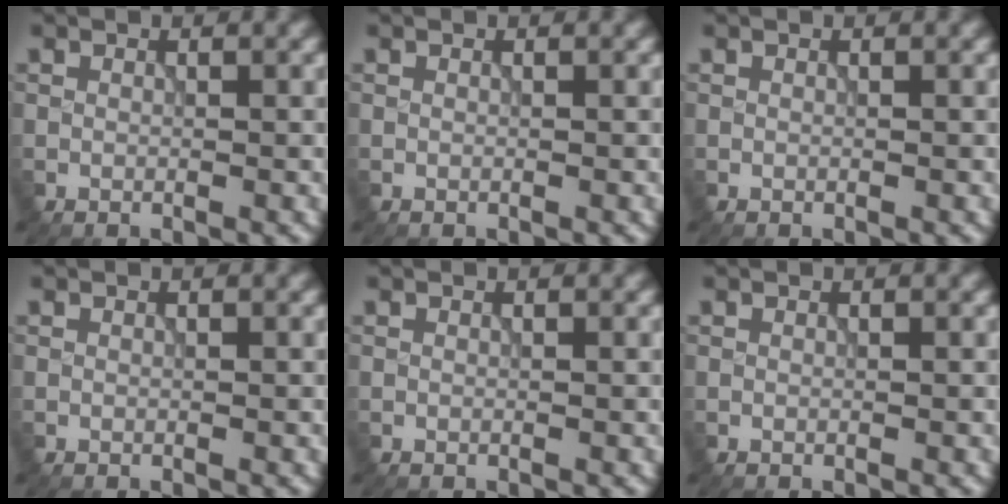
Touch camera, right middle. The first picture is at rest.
{"total": 0.0}
{"total": 0.0}
{"total": 0.0}
{"total": 0.0}
{"total": 0.0}